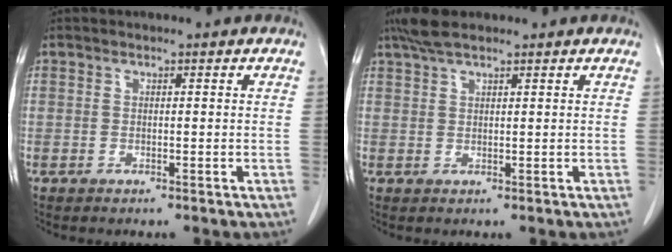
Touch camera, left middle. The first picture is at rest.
{"total": 4.0, "force": [3.2, 0.8, 2.3], "torque": [-0.052, 0.014, 0.062]}